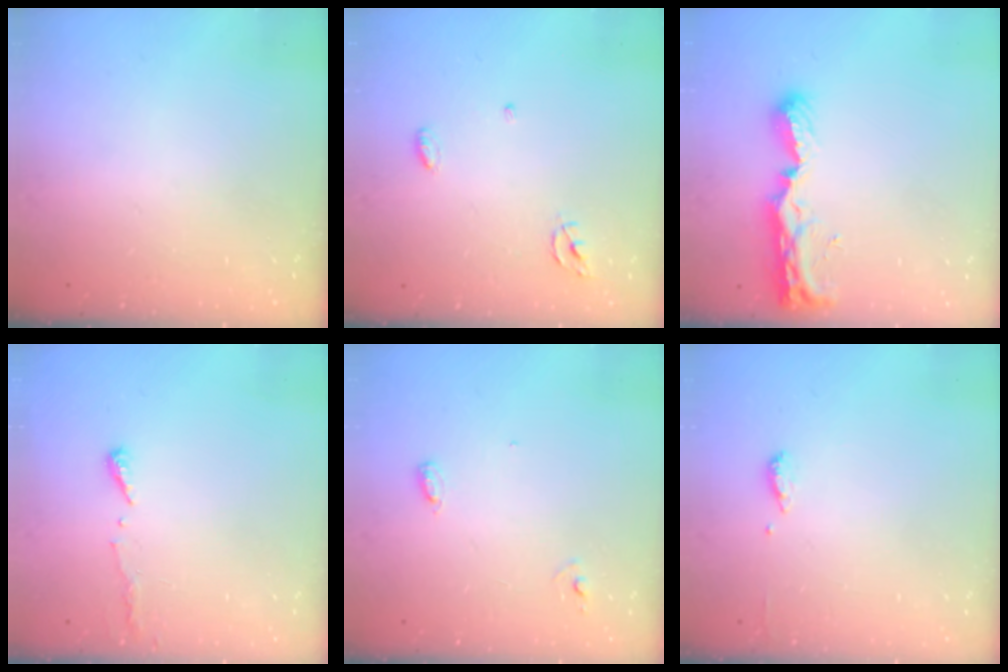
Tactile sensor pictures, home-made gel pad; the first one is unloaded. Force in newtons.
{"total": 3.9, "press": 3.9, "slide": 0.2}
{"total": 9.4, "press": 9.3, "slide": 1.2}
{"total": 3.5, "press": 3.4, "slide": 0.3}
{"total": 5.0, "press": 5.0, "slide": 0.4}
{"total": 6.1, "press": 6.0, "slide": 1.3}